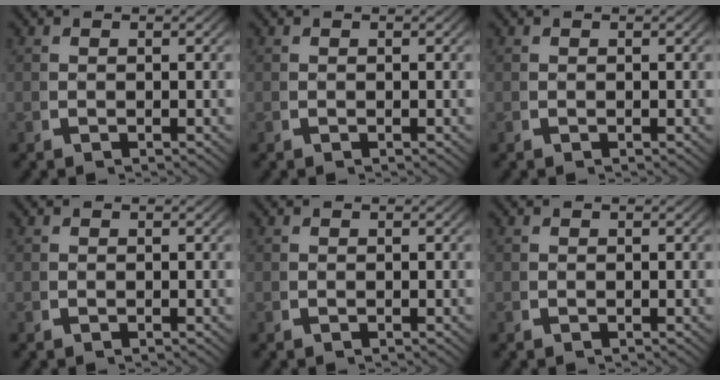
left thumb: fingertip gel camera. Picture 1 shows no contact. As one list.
[{"total": 0.0}, {"total": 0.0}, {"total": 0.0}, {"total": 0.0}, {"total": 0.0}]